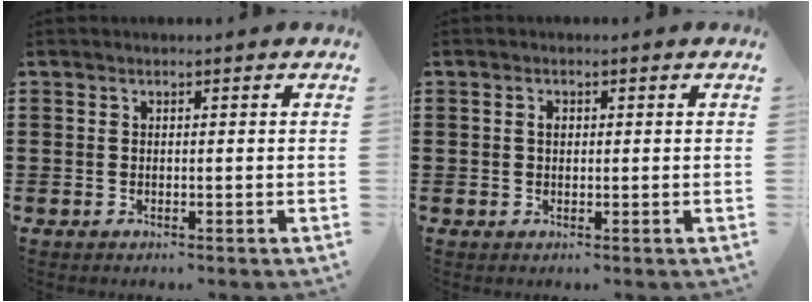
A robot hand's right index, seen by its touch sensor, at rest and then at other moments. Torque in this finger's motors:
{"motor_torque": [0.07, 0.24, 0.15, 0.04]}